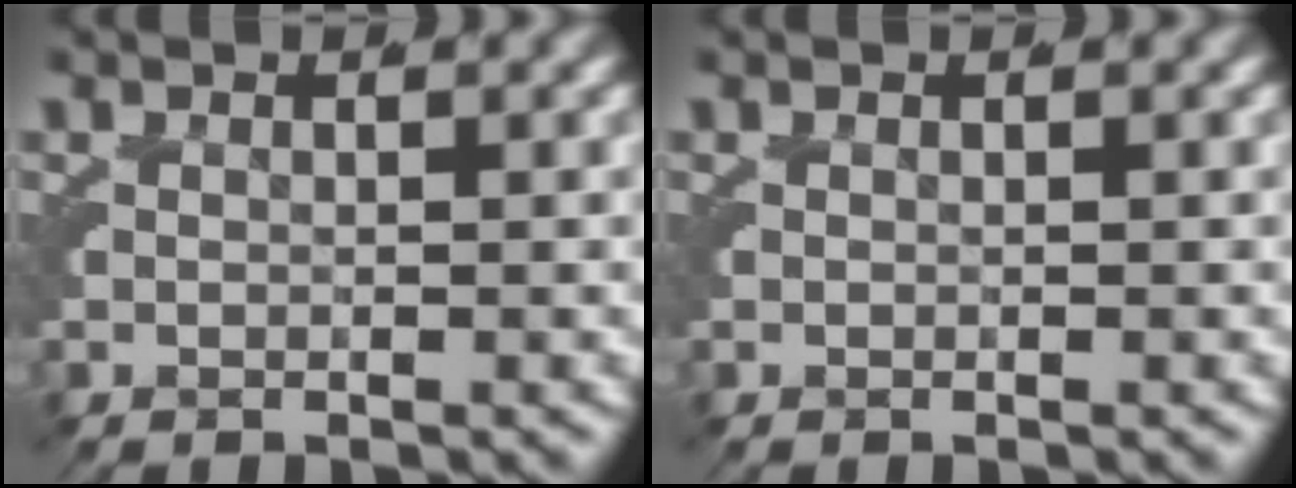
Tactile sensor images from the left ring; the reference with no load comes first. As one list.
[{"total": 0.0}]